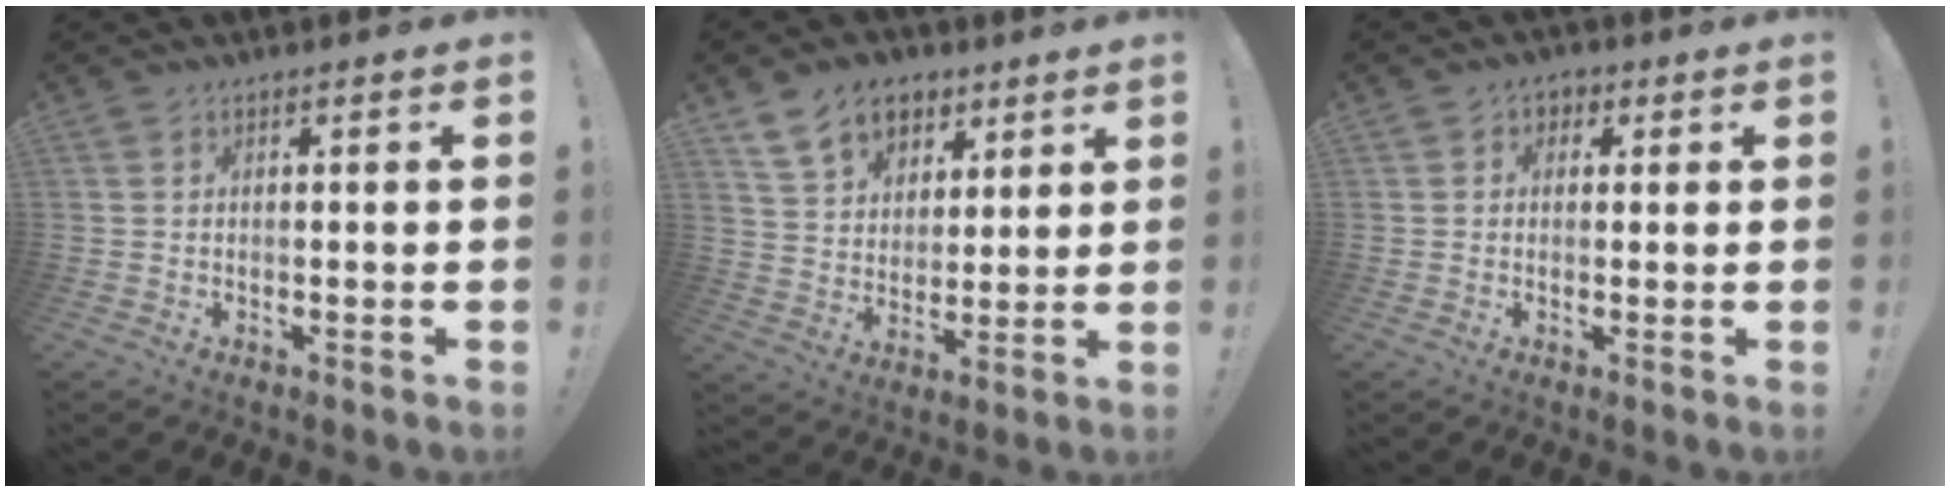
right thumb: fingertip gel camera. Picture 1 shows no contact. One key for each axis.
{"total": 13.0, "fx": 7.5, "fy": 9.3, "fz": 5.2, "tx": -0.073, "ty": -0.040, "tz": 0.143}
{"total": 2.8, "fx": -0.1, "fy": 2.6, "fz": 1.0, "tx": -0.009, "ty": 0.005, "tz": -0.002}